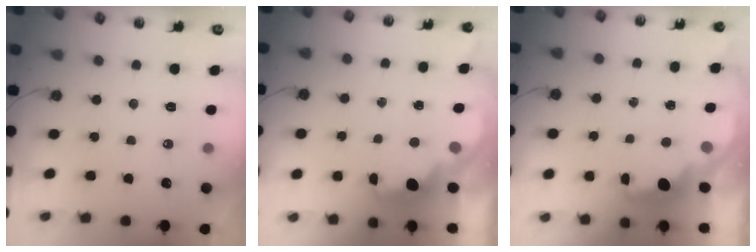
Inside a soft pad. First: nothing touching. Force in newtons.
{"total": 2.0, "press": 1.8, "slide": 0.7}
{"total": 2.3, "press": 2.1, "slide": 0.8}